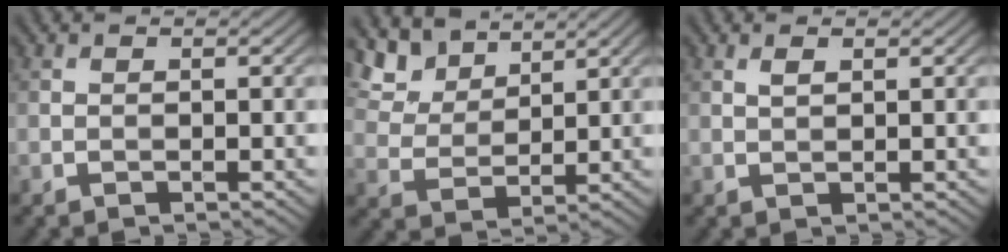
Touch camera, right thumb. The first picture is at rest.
{"total": 7.2, "force": [5.4, 3.4, 3.3], "torque": [-0.088, 0.003, 0.114]}
{"total": 1.2, "force": [0.7, 0.4, 0.9], "torque": [-0.023, 0.001, 0.014]}